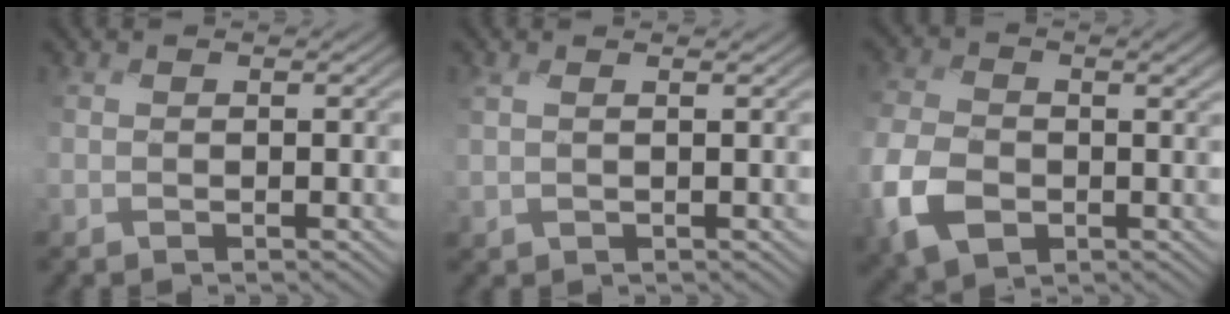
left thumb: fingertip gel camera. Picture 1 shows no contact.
{"total": 1.1, "force": [0.6, 0.1, 1.0], "torque": [-0.027, 0.003, 0.016]}
{"total": 8.7, "force": [-3.0, 5.8, 5.8], "torque": [-0.159, -0.017, -0.068]}